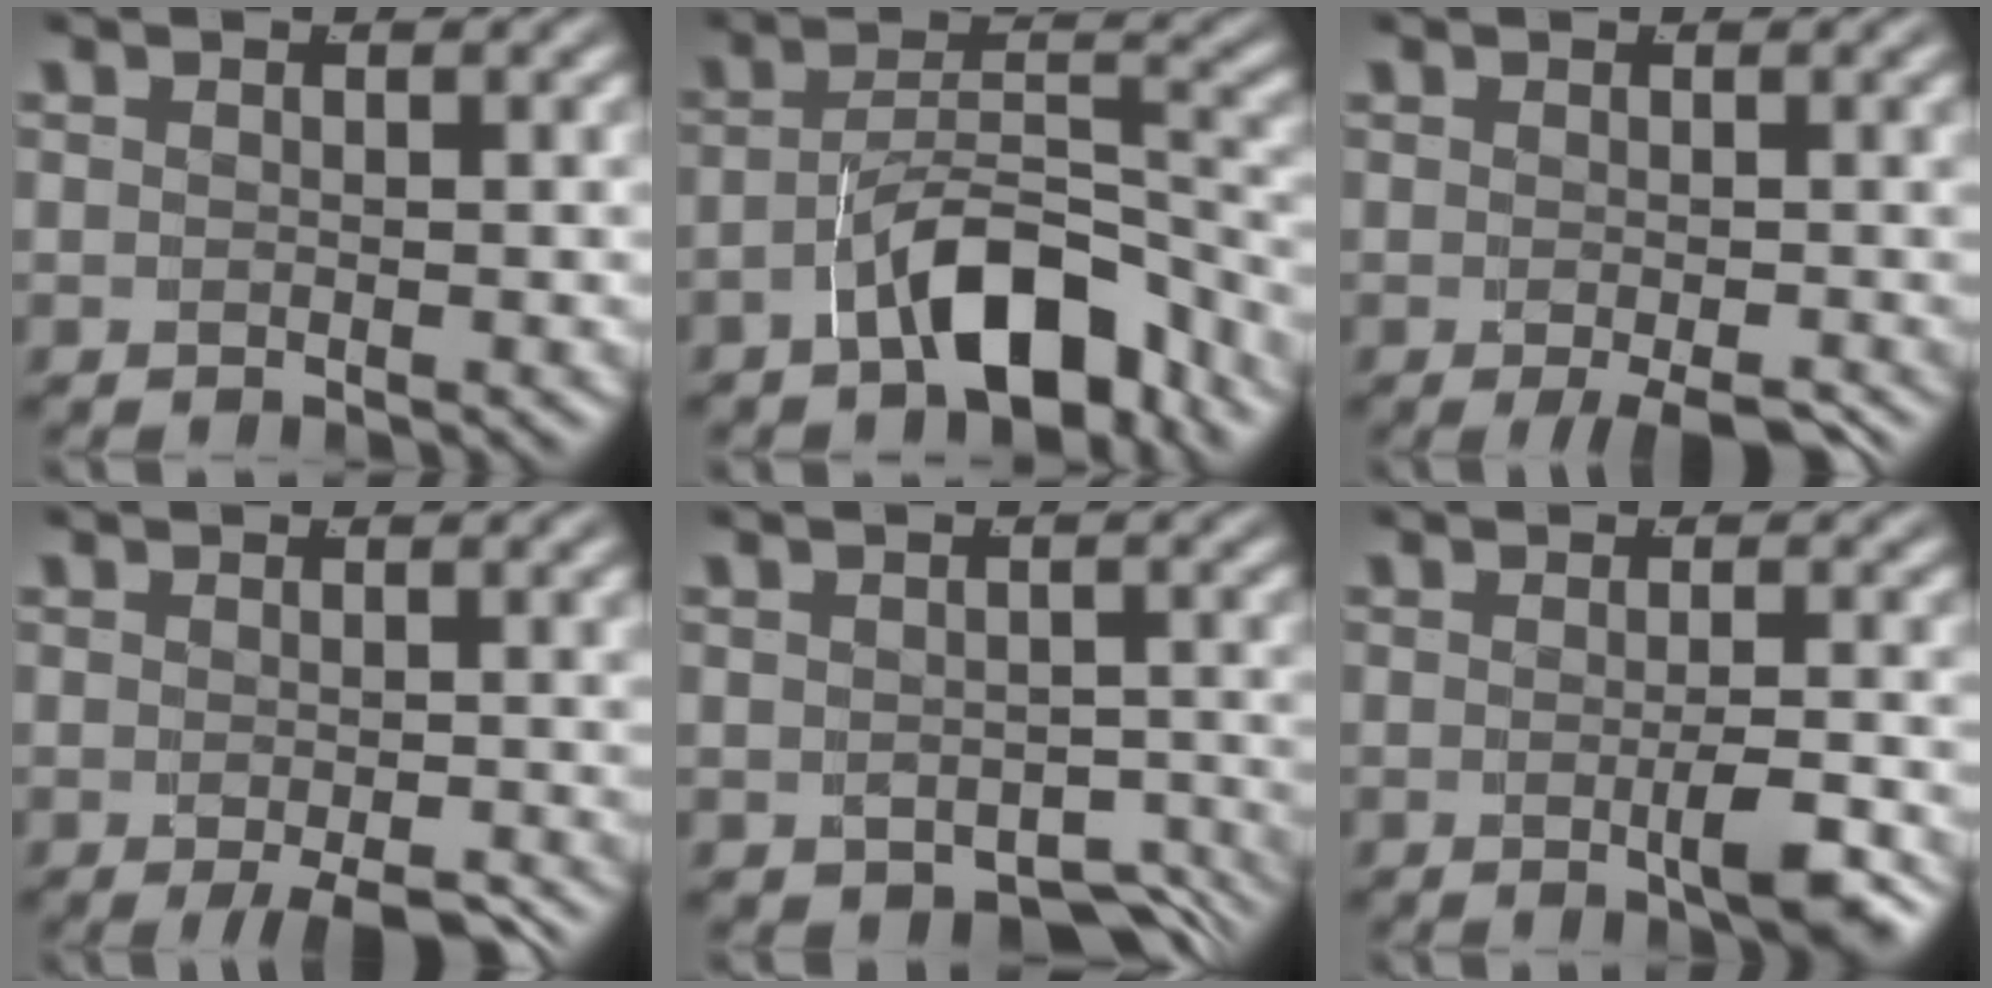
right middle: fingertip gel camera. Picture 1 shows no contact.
{"total": 6.9, "force": [-4.8, 2.4, 4.3], "torque": [-0.050, 0.000, -0.075]}
{"total": 3.9, "force": [-2.5, 0.6, 2.9], "torque": [-0.039, -0.020, -0.024]}
{"total": 4.2, "force": [-2.9, 0.8, 3.0], "torque": [-0.036, -0.017, -0.032]}
{"total": 5.7, "force": [-4.6, 2.6, 2.2], "torque": [-0.018, -0.020, -0.063]}
{"total": 3.3, "force": [-1.4, 0.3, 2.9], "torque": [-0.032, -0.004, -0.024]}